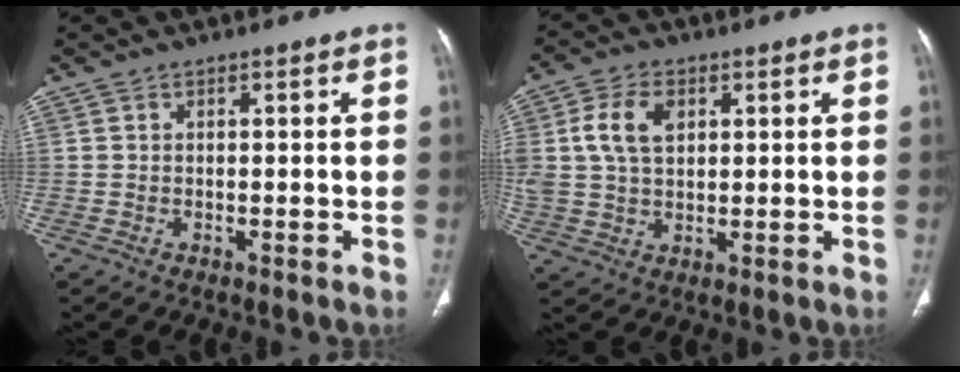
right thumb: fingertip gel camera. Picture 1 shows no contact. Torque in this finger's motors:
{"motor_torque": [0.55, 0.53, 1.42, 0.55, 0.36]}